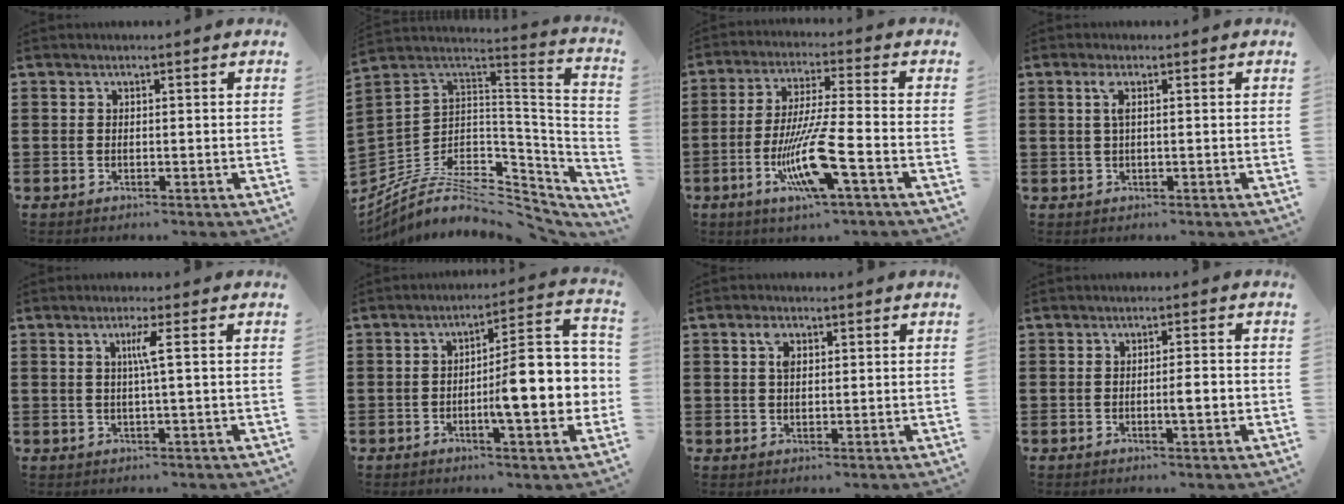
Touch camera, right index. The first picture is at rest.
{"total": 7.9, "force": [-4.7, 3.8, 5.1], "torque": [-0.111, -0.011, -0.088]}
{"total": 11.3, "force": [-4.5, 1.0, 10.4], "torque": [-0.216, -0.016, -0.090]}
{"total": 1.9, "force": [0.4, 0.3, 1.8], "torque": [-0.038, 0.002, 0.006]}
{"total": 2.8, "force": [0.4, -0.5, 2.8], "torque": [-0.054, -0.004, 0.002]}
{"total": 11.6, "force": [-1.8, 2.5, 11.2], "torque": [-0.148, -0.027, -0.038]}
{"total": 2.8, "force": [1.1, 1.5, 2.1], "torque": [-0.039, 0.004, 0.016]}
{"total": 2.9, "force": [-0.6, 0.3, 2.8], "torque": [-0.048, -0.003, -0.012]}